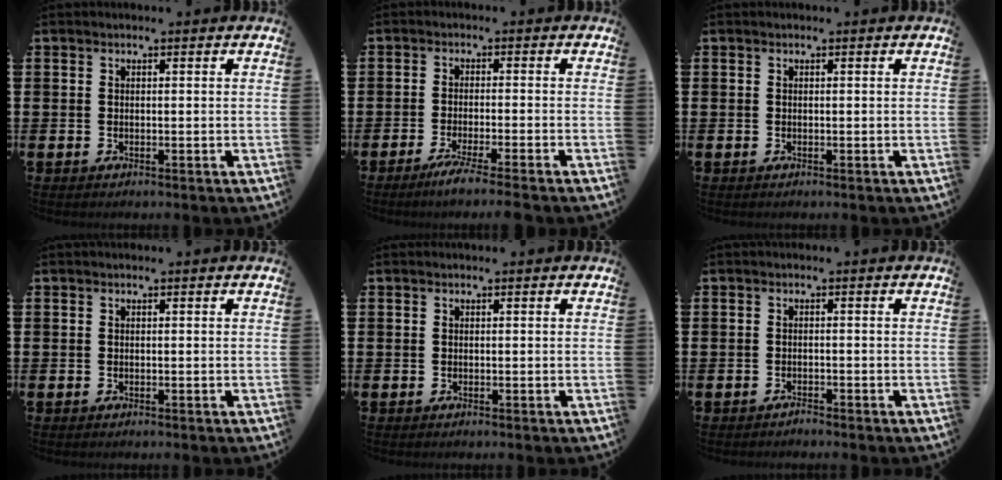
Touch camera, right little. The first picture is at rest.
{"total": 3.0, "force": [-2.1, -0.2, 2.1], "torque": [-0.039, -0.007, -0.039]}
{"total": 0.0}
{"total": 0.0}
{"total": 0.0}
{"total": 0.8, "force": [-0.8, 0.0, 0.1], "torque": [-0.004, -0.002, -0.016]}